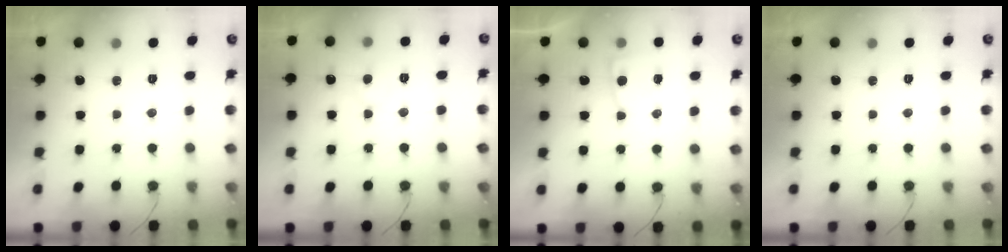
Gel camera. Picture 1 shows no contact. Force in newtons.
{"total": 4.6, "press": 4.6, "slide": 0.4}
{"total": 3.8, "press": 3.8, "slide": 0.5}
{"total": 0.0}